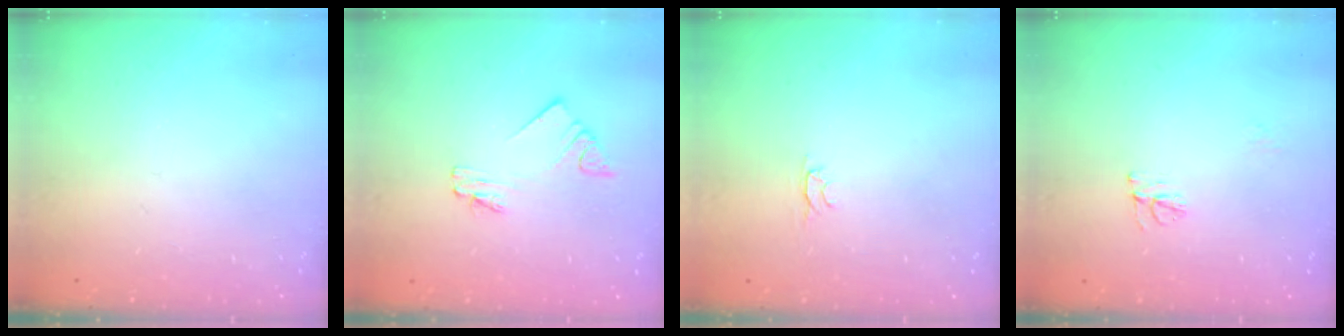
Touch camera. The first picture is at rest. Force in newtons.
{"total": 2.0, "press": 2.0, "slide": 0.3}
{"total": 2.4, "press": 2.3, "slide": 0.5}
{"total": 4.7, "press": 4.6, "slide": 0.4}